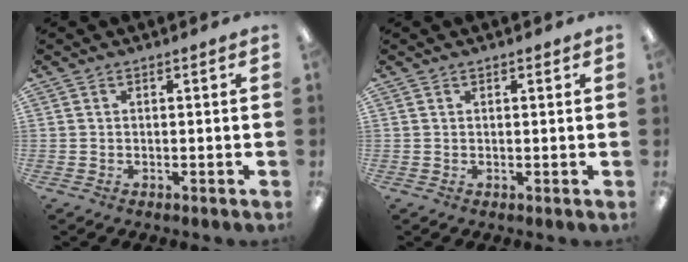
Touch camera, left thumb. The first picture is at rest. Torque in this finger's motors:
{"motor_torque": [-0.23, -0.15, -0.55, 0.09, 0.02]}